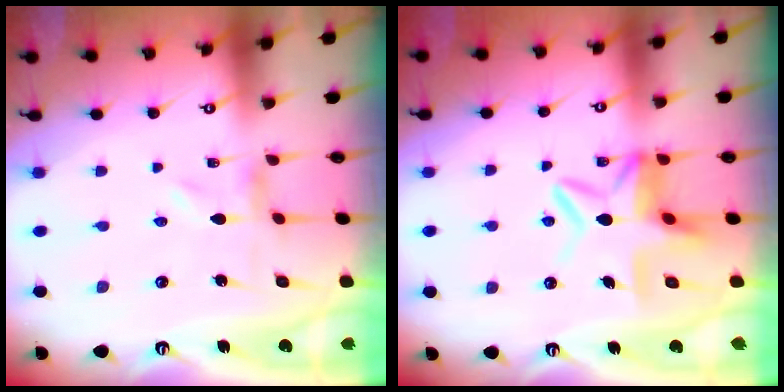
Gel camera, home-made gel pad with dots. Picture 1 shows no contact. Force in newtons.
{"total": 10.1, "press": 10.0, "slide": 1.1}